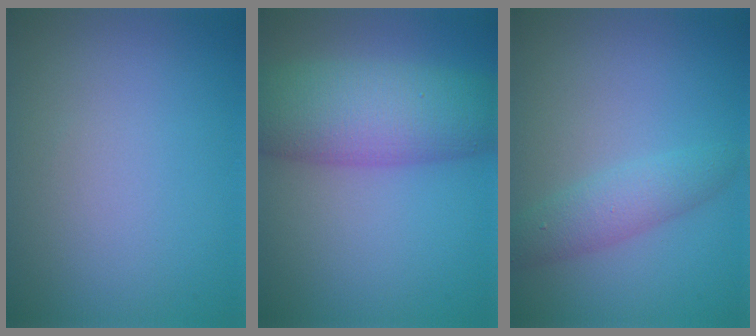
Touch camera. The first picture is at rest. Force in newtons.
{"total": 8.5, "press": 8.5, "slide": 0.2}
{"total": 2.7, "press": 2.7, "slide": 0.2}